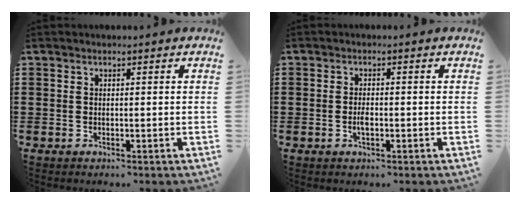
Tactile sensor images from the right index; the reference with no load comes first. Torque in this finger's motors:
{"motor_torque": [1.16, 0.97, 0.08, 0.07]}